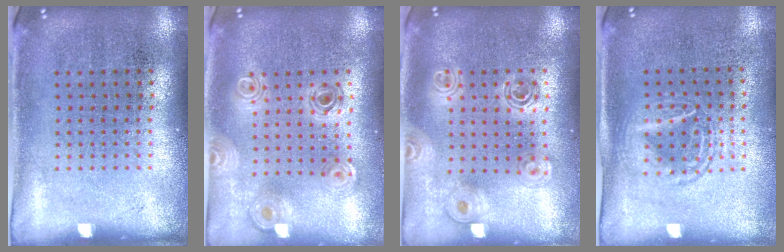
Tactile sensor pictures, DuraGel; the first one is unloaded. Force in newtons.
{"total": 0.8, "press": 0.8, "slide": 0.1}
{"total": 1.5, "press": 1.4, "slide": 0.7}
{"total": 1.4, "press": 1.3, "slide": 0.6}